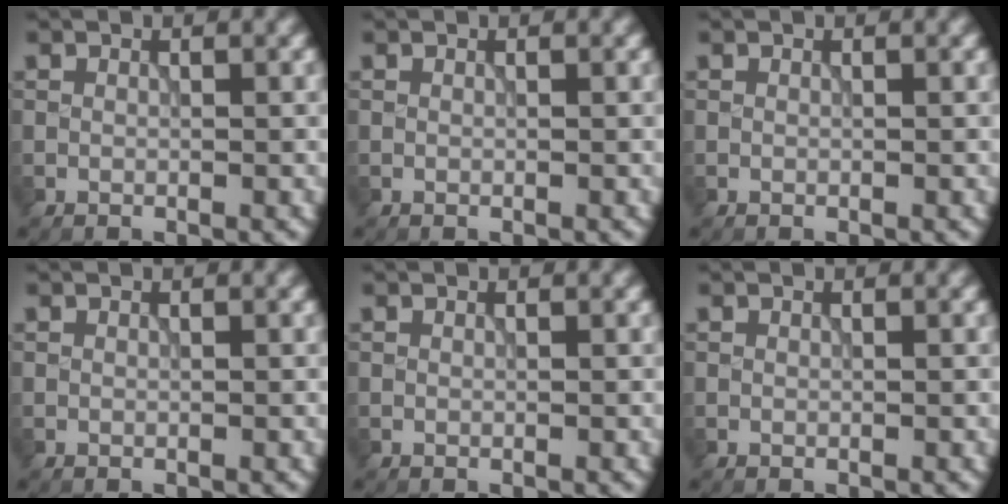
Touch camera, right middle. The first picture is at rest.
{"total": 0.0}
{"total": 0.0}
{"total": 0.0}
{"total": 0.0}
{"total": 0.0}